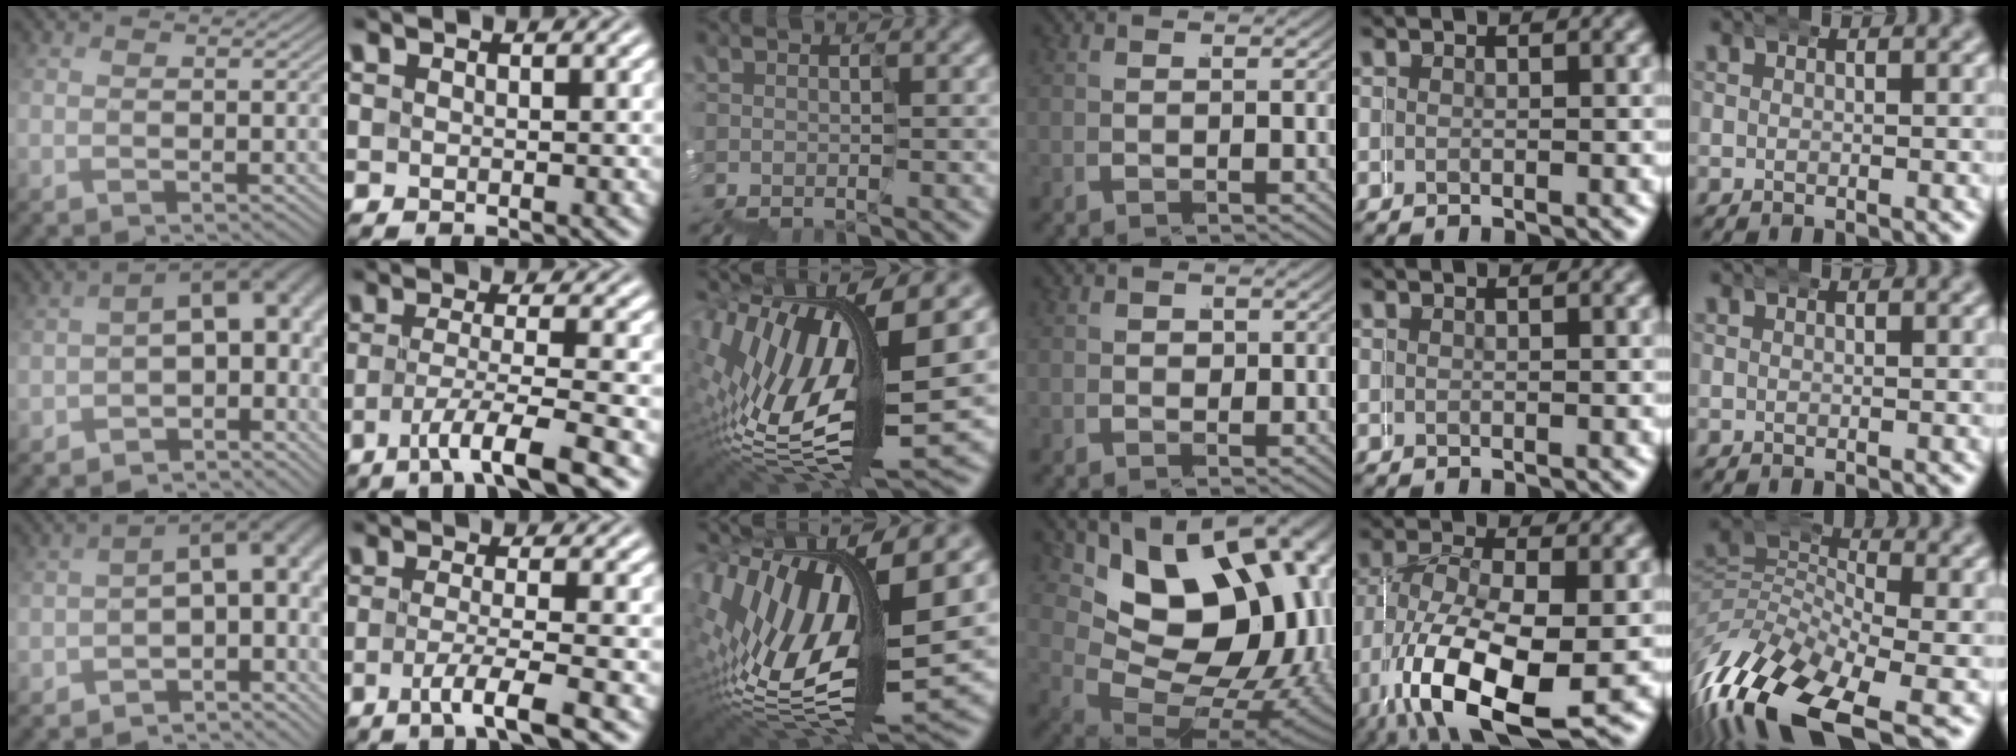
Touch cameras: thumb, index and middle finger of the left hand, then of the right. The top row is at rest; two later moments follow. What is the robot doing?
{"motion": "wrap", "object": "duck tape"}